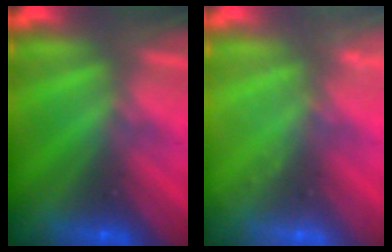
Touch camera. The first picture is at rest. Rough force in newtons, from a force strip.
{"total": 2.2}